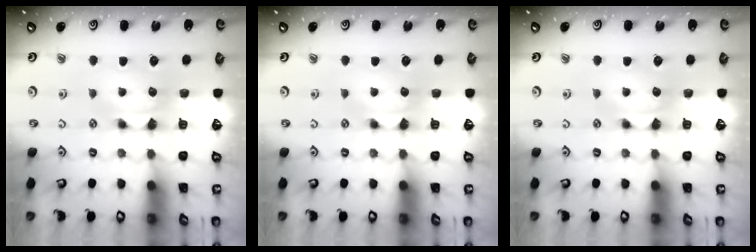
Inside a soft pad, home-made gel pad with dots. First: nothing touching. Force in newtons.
{"total": 0.0}
{"total": 0.0}